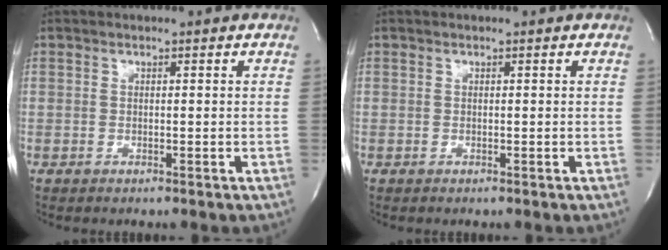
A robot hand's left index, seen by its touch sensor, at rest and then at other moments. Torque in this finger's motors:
{"motor_torque": [0.00, 0.00, 0.00, 0.00]}